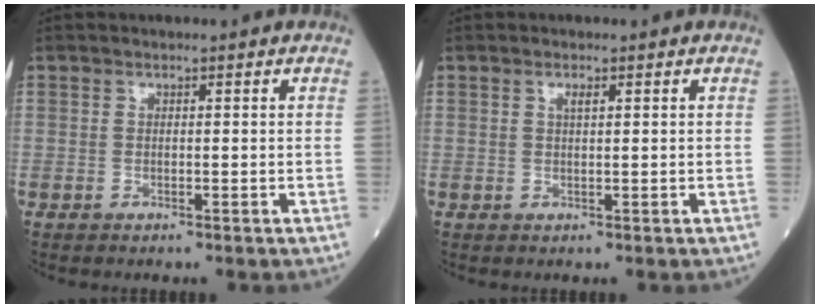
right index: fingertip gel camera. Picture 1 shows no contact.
{"total": 1.0, "force": [0.5, 0.1, 0.8], "torque": [-0.022, 0.000, 0.010]}